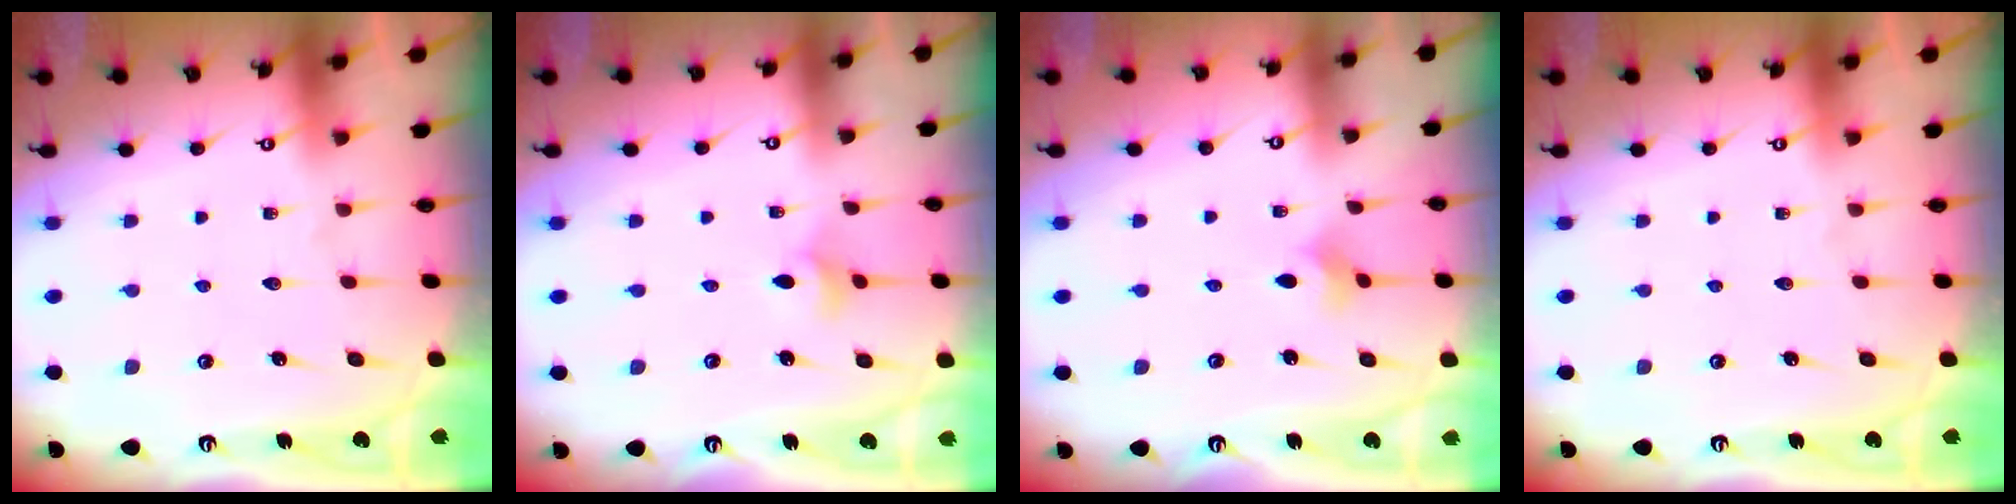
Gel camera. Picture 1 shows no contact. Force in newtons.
{"total": 3.0, "press": 2.9, "slide": 0.5}
{"total": 2.6, "press": 2.6, "slide": 0.5}
{"total": 0.0}